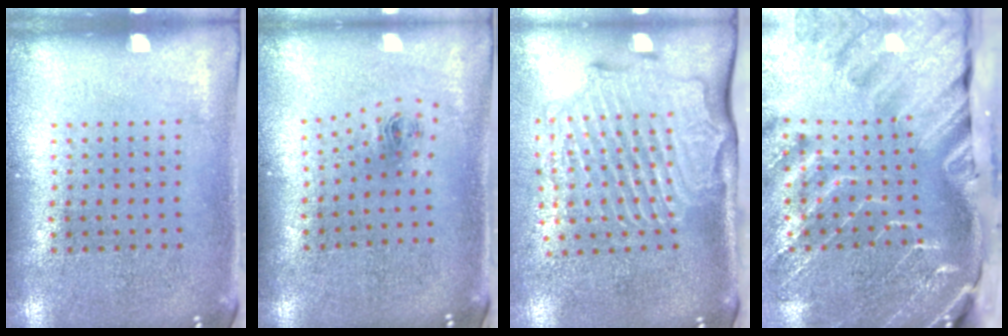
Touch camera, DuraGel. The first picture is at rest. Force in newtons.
{"total": 0.9, "press": 0.4, "slide": 0.9}
{"total": 2.9, "press": 2.3, "slide": 1.8}
{"total": 4.6, "press": 3.4, "slide": 3.1}